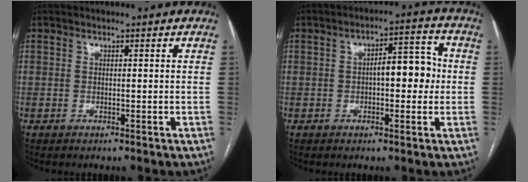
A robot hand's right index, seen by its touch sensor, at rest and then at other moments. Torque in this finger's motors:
{"motor_torque": [0.88, -0.16, 0.26, 0.09]}